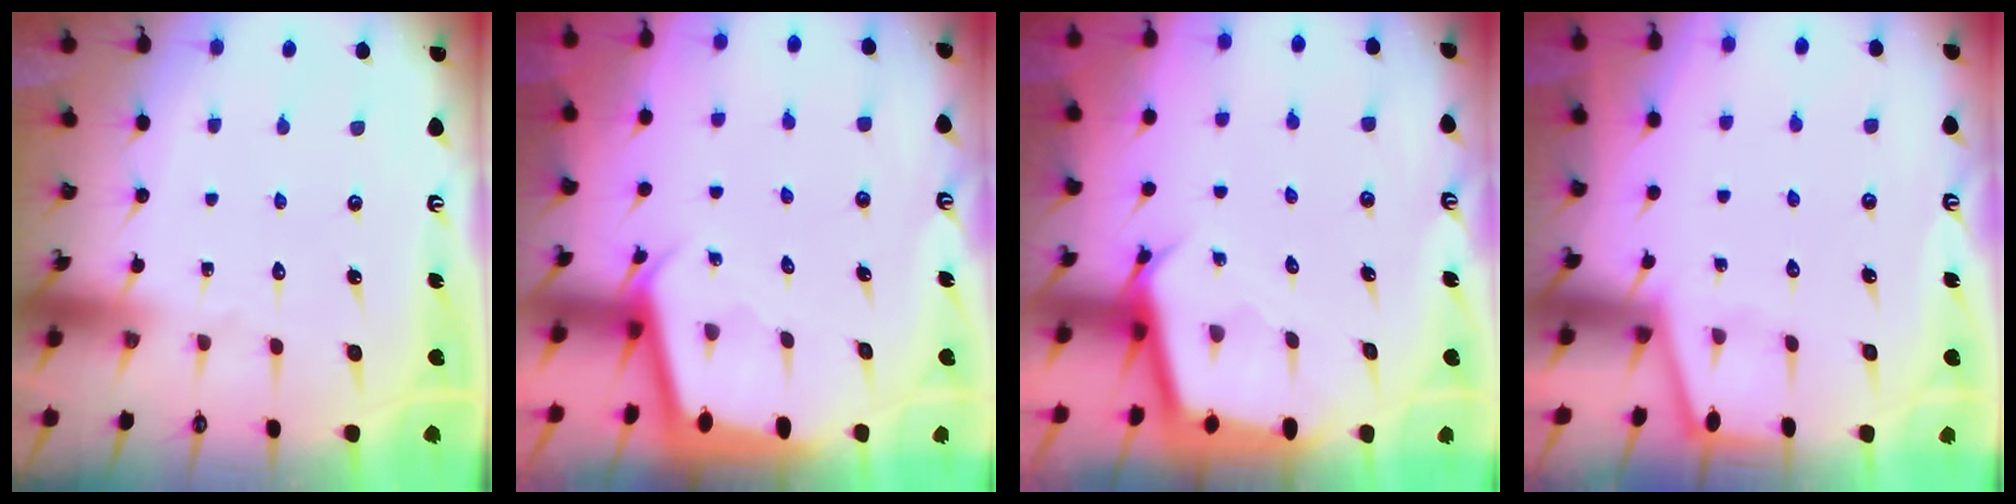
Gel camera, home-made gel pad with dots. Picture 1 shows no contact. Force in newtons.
{"total": 2.2, "press": 2.2, "slide": 0.1}
{"total": 2.8, "press": 2.8, "slide": 0.0}
{"total": 1.1, "press": 1.1, "slide": 0.1}